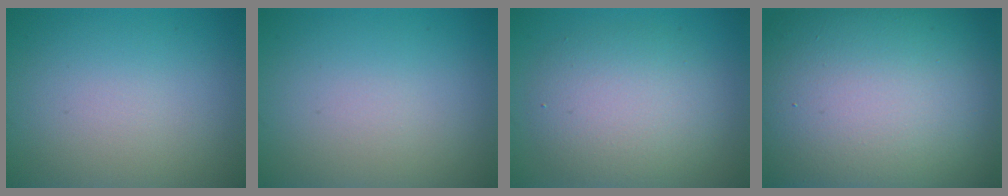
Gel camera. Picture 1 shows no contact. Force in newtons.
{"total": 0.0}
{"total": 5.3, "press": 5.3, "slide": 0.5}
{"total": 19.8, "press": 19.8, "slide": 1.3}